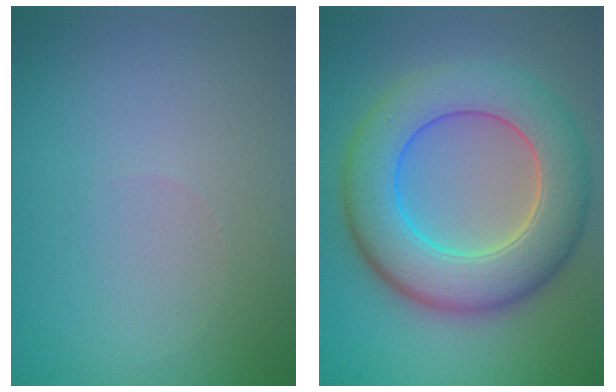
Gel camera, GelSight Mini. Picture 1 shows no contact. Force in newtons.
{"total": 9.1, "press": 9.1, "slide": 0.5}